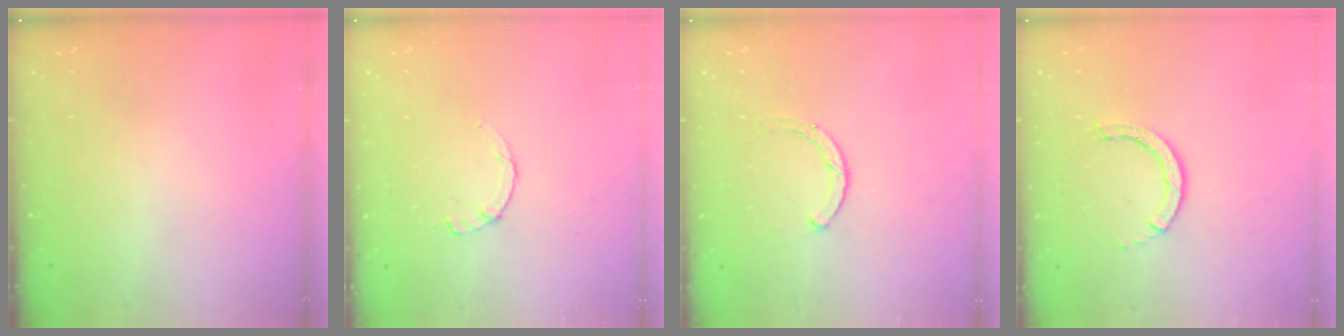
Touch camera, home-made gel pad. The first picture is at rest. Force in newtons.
{"total": 2.2, "press": 2.2, "slide": 0.2}
{"total": 2.8, "press": 2.8, "slide": 0.5}
{"total": 2.8, "press": 2.8, "slide": 0.2}